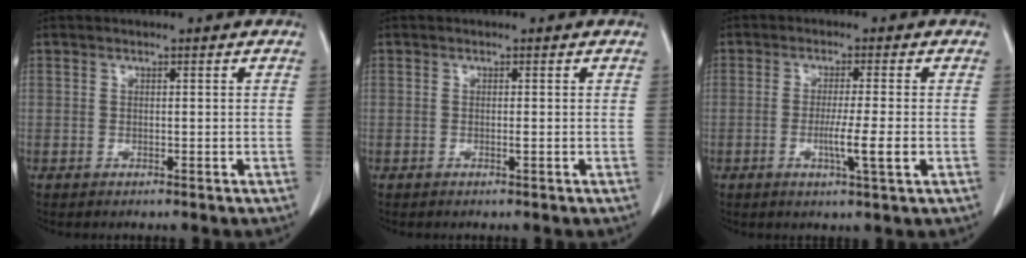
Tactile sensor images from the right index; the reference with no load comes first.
{"total": 0.0}
{"total": 5.1, "force": [-1.1, -0.5, 4.9], "torque": [-0.083, -0.009, -0.017]}